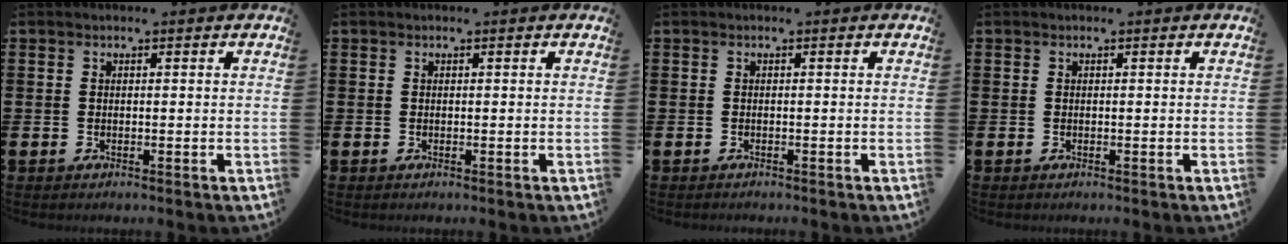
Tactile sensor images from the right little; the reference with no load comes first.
{"total": 0.0}
{"total": 0.0}
{"total": 0.0}